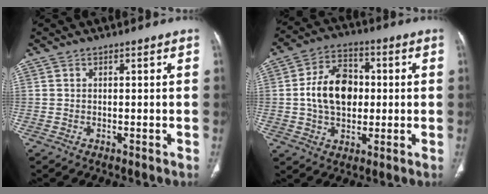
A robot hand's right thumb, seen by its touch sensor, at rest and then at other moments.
{"total": 12.9, "force": [0.4, 9.0, 9.2], "torque": [-0.137, 0.015, 0.005]}